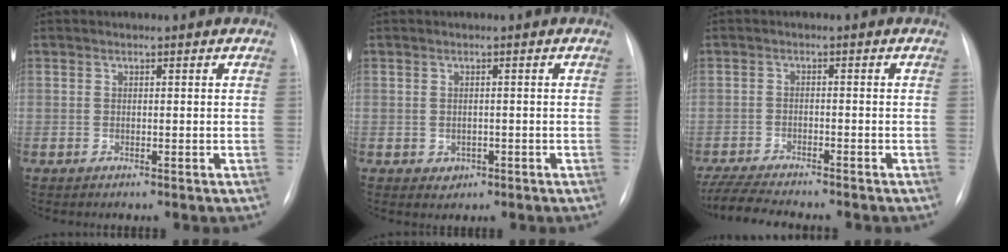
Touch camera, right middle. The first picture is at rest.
{"total": 1.6, "force": [-0.6, 1.4, 0.5], "torque": [-0.005, 0.003, -0.003]}
{"total": 9.4, "force": [-8.5, 0.9, 4.1], "torque": [-0.070, -0.018, -0.137]}